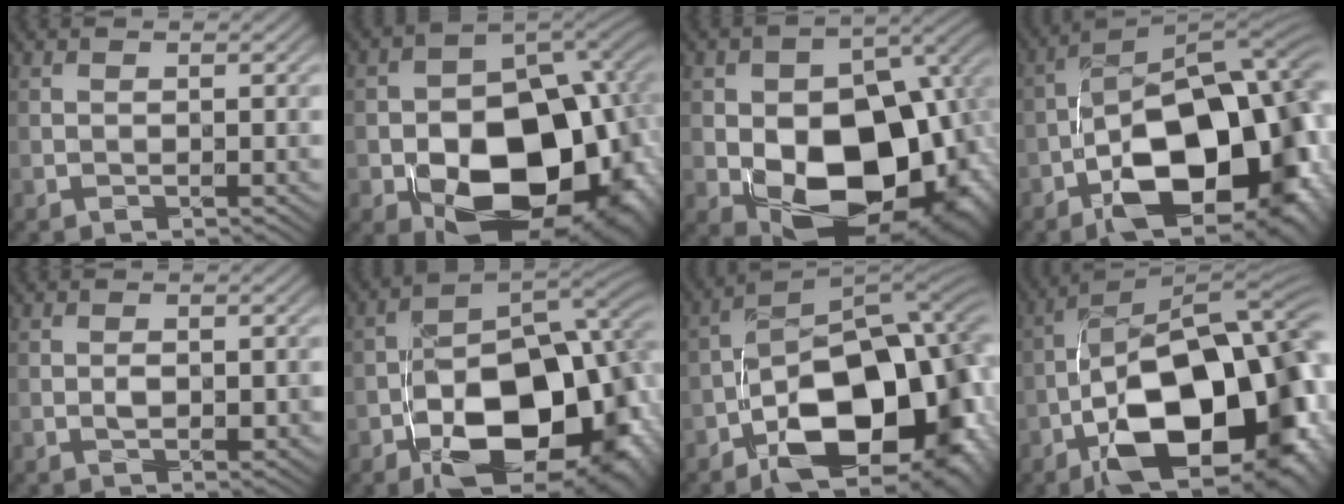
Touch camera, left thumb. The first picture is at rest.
{"total": 18.4, "force": [-5.6, 12.4, 12.4], "torque": [-0.161, -0.045, -0.073]}
{"total": 18.2, "force": [-3.7, 12.5, 12.7], "torque": [-0.163, -0.041, -0.028]}
{"total": 17.6, "force": [-6.6, 8.9, 13.6], "torque": [-0.192, -0.012, -0.119]}
{"total": 1.4, "force": [0.0, 0.8, 1.2], "torque": [-0.016, -0.002, 0.005]}
{"total": 15.8, "force": [-5.3, 9.1, 11.8], "torque": [-0.162, -0.022, -0.088]}
{"total": 16.1, "force": [-6.8, 8.3, 11.9], "torque": [-0.155, -0.012, -0.123]}
{"total": 19.1, "force": [-6.9, 9.0, 15.3], "torque": [-0.244, -0.014, -0.116]}